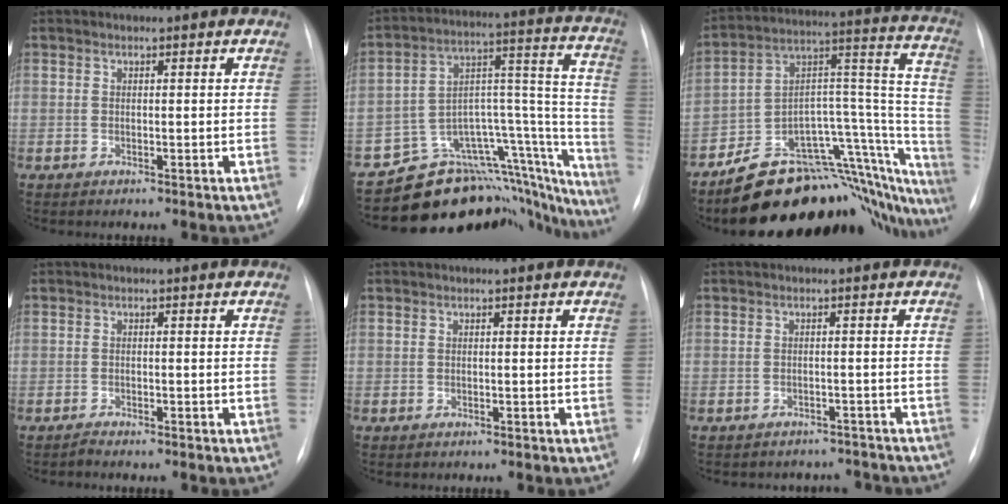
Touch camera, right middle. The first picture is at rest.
{"total": 22.8, "force": [-20.0, 8.1, 7.4], "torque": [-0.028, 0.079, -0.280]}
{"total": 25.7, "force": [-21.7, 8.2, 10.9], "torque": [-0.032, 0.073, -0.300]}
{"total": 1.2, "force": [-1.1, 0.1, 0.4], "torque": [-0.011, -0.002, -0.016]}
{"total": 0.0}
{"total": 6.6, "force": [-6.0, 2.7, -0.1], "torque": [0.005, 0.019, -0.062]}